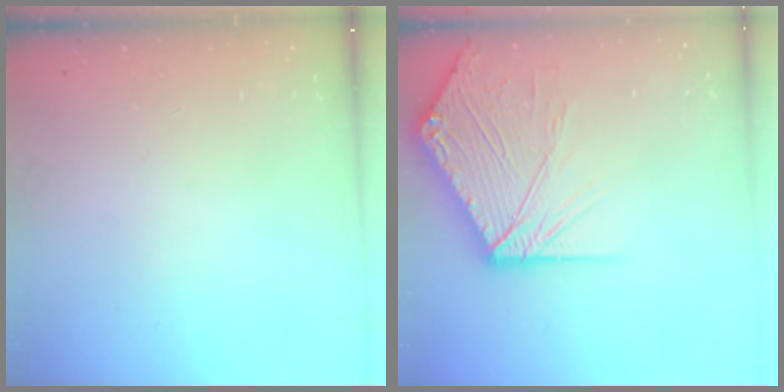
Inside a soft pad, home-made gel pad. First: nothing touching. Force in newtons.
{"total": 17.2, "press": 16.9, "slide": 2.8}